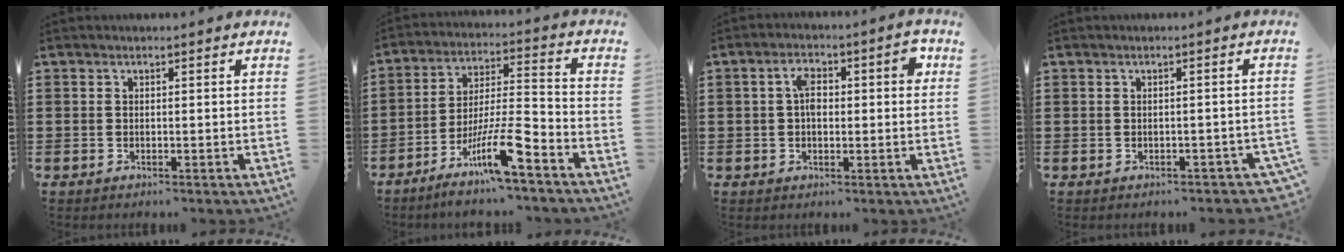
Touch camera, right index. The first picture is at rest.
{"total": 11.5, "force": [-7.4, 1.6, 8.8], "torque": [-0.164, 0.006, -0.139]}
{"total": 4.9, "force": [0.3, 2.5, 4.2], "torque": [-0.069, 0.008, -0.004]}
{"total": 1.1, "force": [-0.9, 0.5, 0.2], "torque": [-0.009, 0.001, -0.020]}